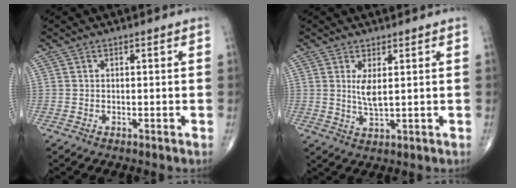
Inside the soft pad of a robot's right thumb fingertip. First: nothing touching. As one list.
[{"total": 3.7, "force": [1.1, 1.0, 3.4], "torque": [-0.067, -0.016, 0.027]}]